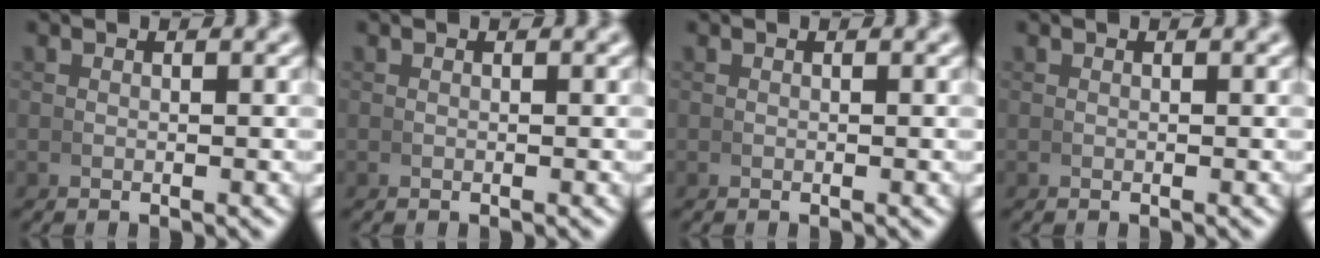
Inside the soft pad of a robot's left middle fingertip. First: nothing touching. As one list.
[{"total": 0.0}, {"total": 0.0}, {"total": 0.0}]